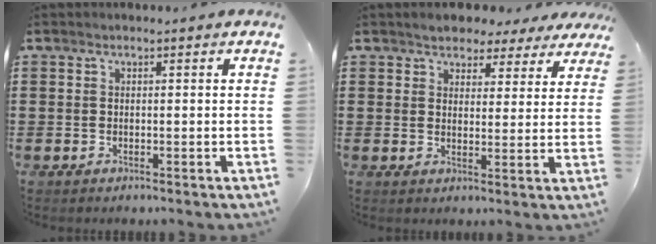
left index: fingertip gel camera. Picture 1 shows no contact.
{"total": 3.9, "force": [3.5, 1.6, 0.2], "torque": [-0.023, -0.005, 0.064]}